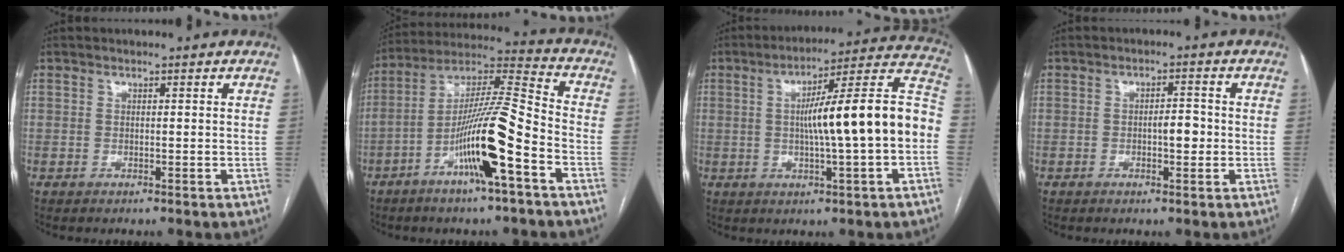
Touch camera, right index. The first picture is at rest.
{"total": 15.4, "force": [-6.3, 0.8, 14.0], "torque": [-0.266, 0.006, -0.113]}
{"total": 17.5, "force": [-0.9, 0.5, 17.5], "torque": [-0.251, 0.034, -0.017]}
{"total": 3.1, "force": [-0.5, 1.1, 2.8], "torque": [-0.043, 0.006, -0.004]}